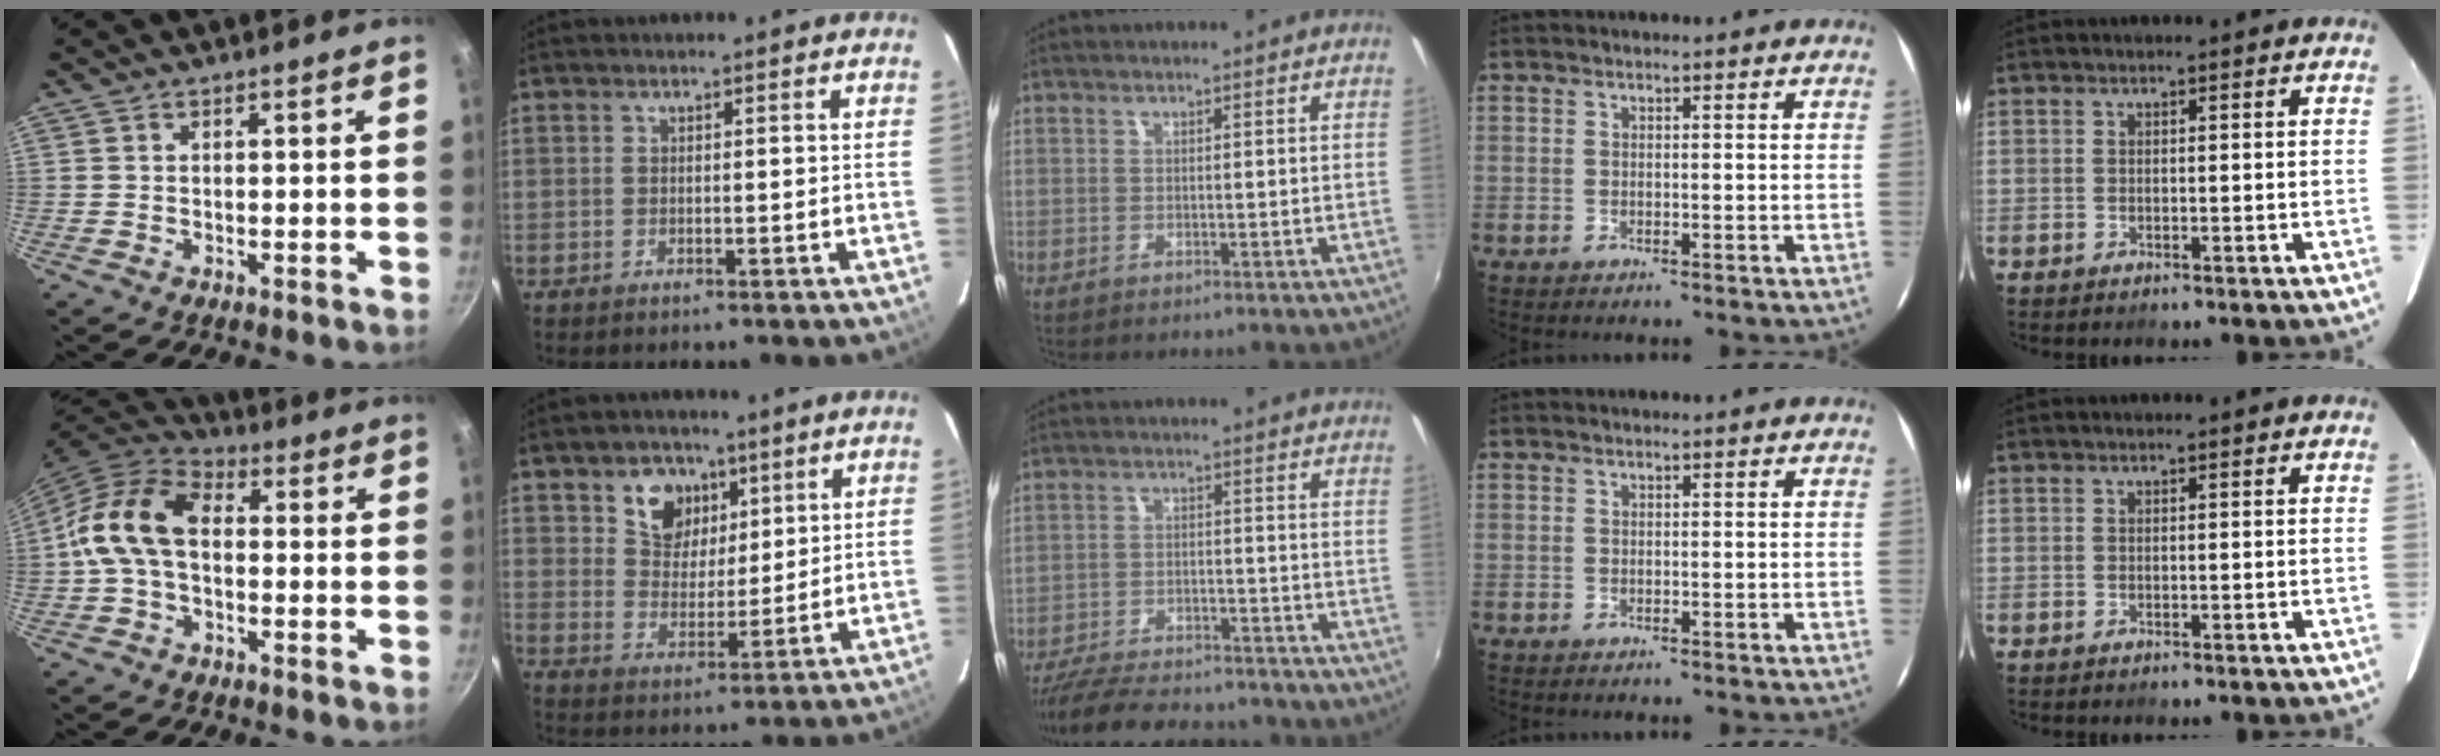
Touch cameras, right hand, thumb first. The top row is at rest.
{"thumb": {"total": 12.6, "force": [-0.2, 8.4, 9.4], "torque": [-0.159, 0.036, -0.023]}, "index": {"total": 8.7, "force": [4.6, 6.7, 3.2], "torque": [-0.057, 0.009, 0.086]}, "middle": {"total": 19.3, "force": [-16.6, 5.5, 8.2], "torque": [-0.175, -0.018, -0.243]}}